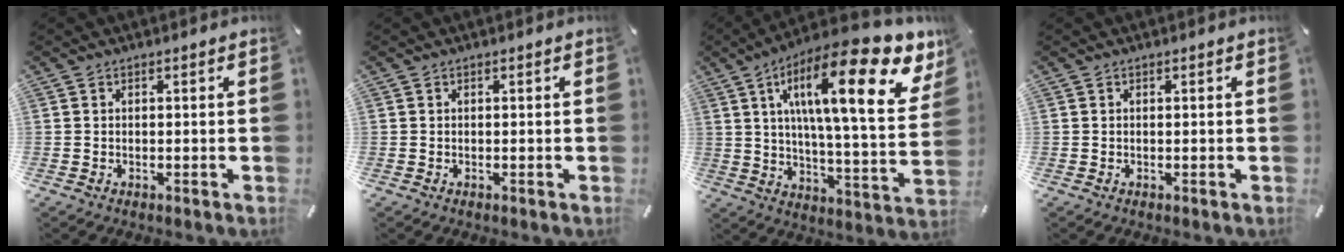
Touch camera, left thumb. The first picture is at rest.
{"total": 0.0}
{"total": 24.2, "force": [12.3, 6.9, 19.6], "torque": [-0.302, -0.082, 0.190]}
{"total": 0.0}